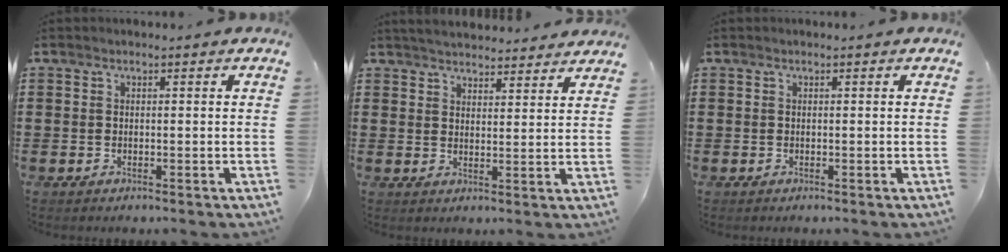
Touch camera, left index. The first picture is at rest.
{"total": 3.7, "force": [3.7, 0.0, 0.2], "torque": [-0.015, -0.014, 0.068]}
{"total": 0.0}